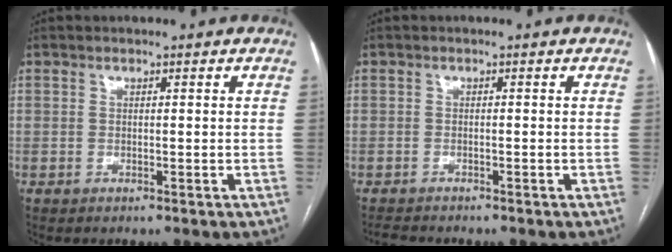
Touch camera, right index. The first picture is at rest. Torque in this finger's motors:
{"motor_torque": [-1.30, -0.74, -1.05, -0.21]}